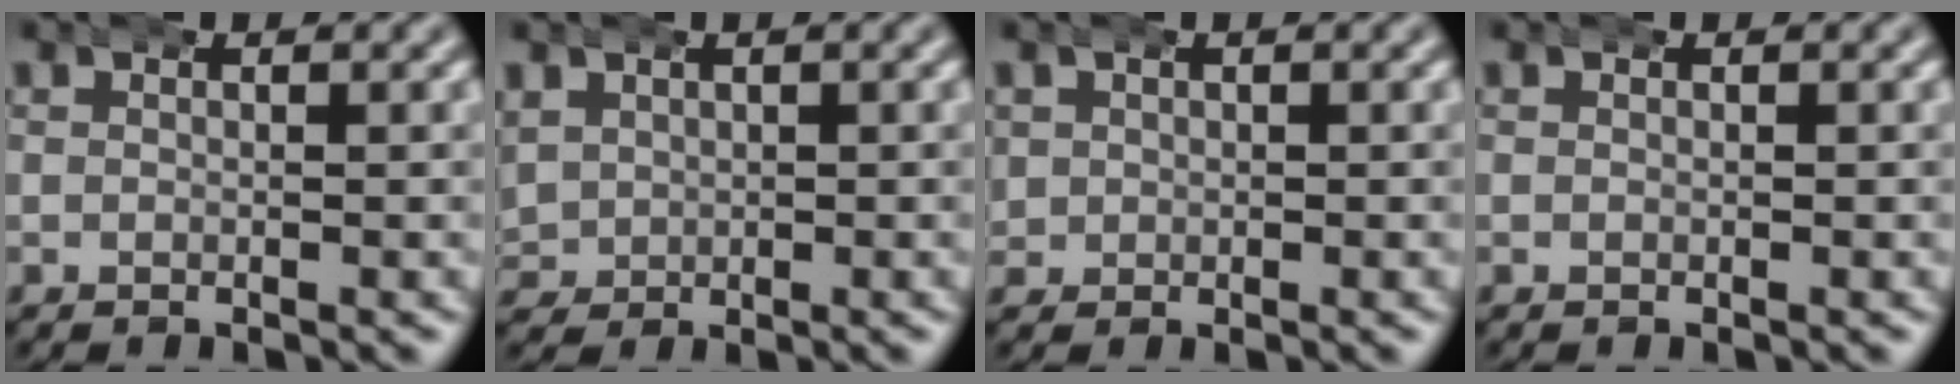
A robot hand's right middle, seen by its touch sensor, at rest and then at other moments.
{"total": 4.0, "force": [0.6, 3.7, 1.5], "torque": [-0.066, -0.019, 0.023]}
{"total": 2.2, "force": [0.3, 2.1, 0.6], "torque": [-0.032, -0.010, 0.011]}
{"total": 0.0}